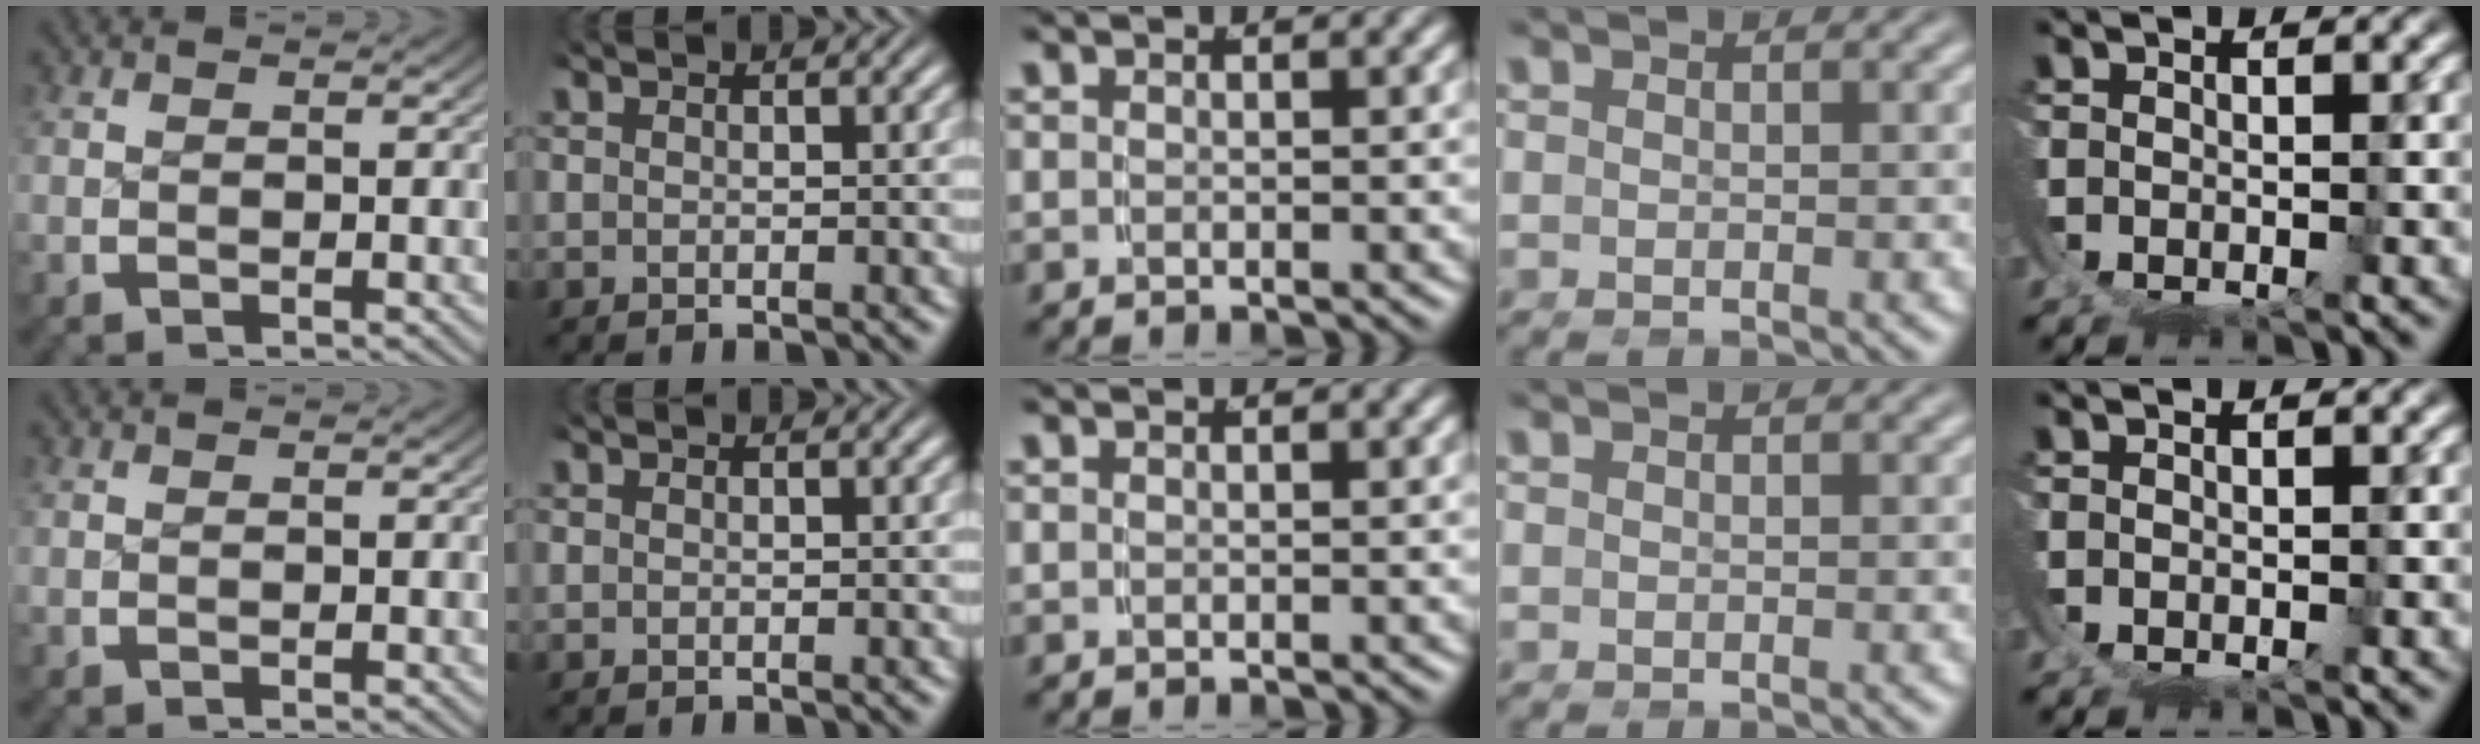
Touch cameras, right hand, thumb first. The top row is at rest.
{}